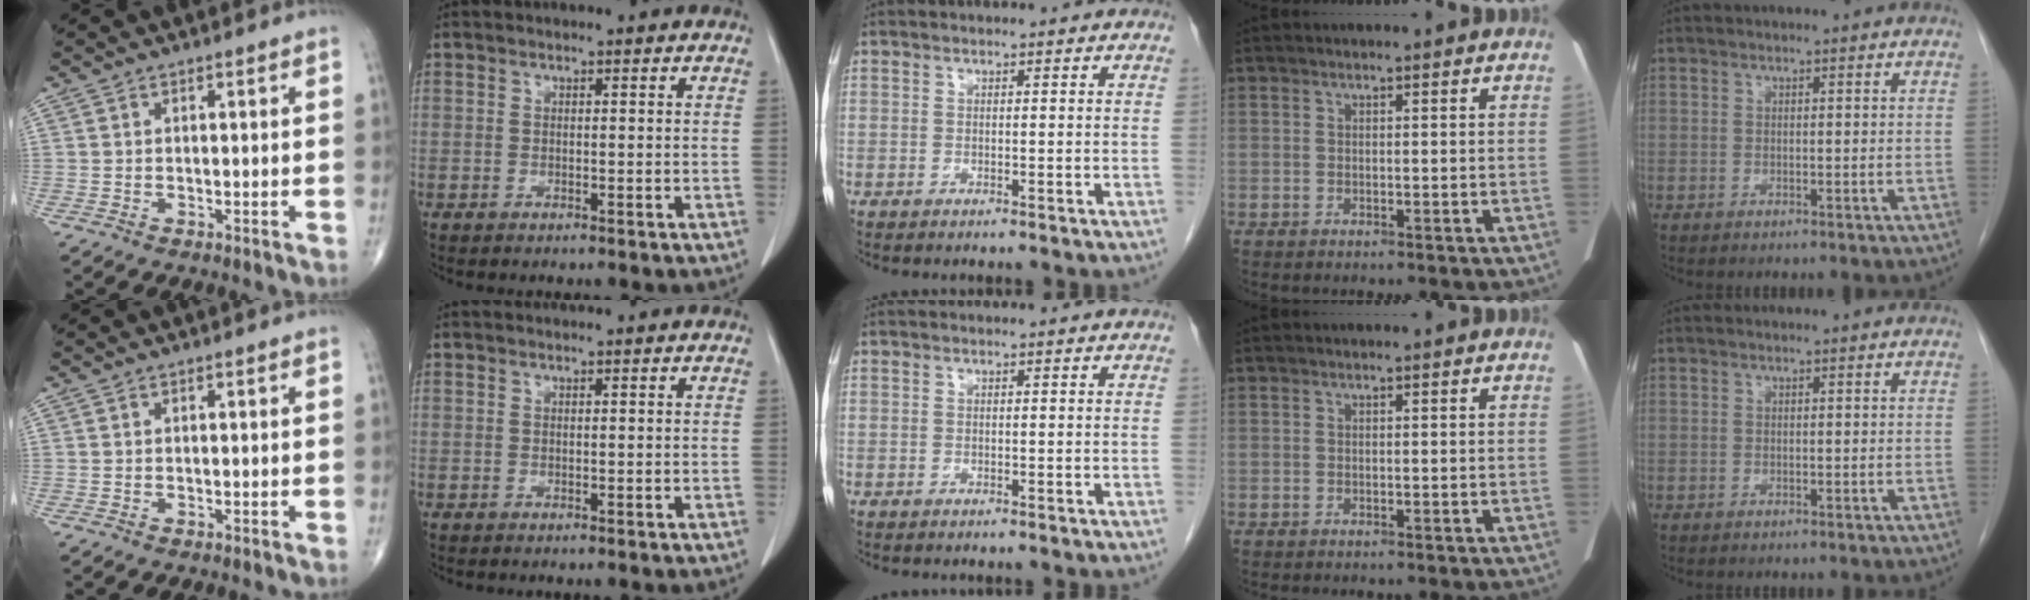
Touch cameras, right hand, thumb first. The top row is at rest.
{}